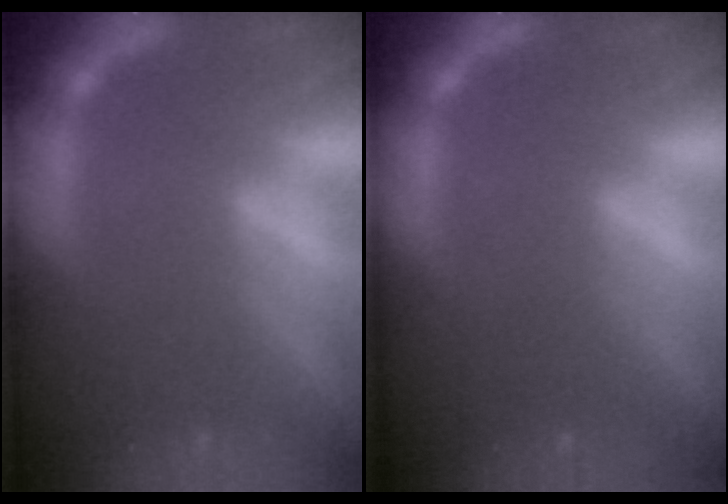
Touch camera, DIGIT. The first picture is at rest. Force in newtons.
{"total": 1.5}